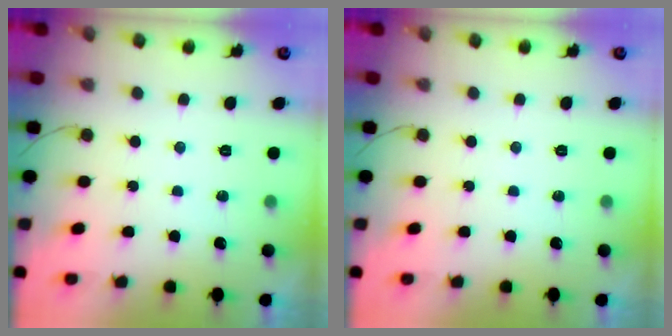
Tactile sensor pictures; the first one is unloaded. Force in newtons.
{"total": 0.0}